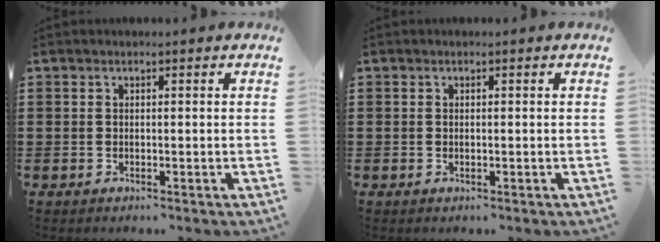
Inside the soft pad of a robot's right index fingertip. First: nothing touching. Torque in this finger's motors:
{"motor_torque": [0.10, 1.98, -0.03, -0.01]}